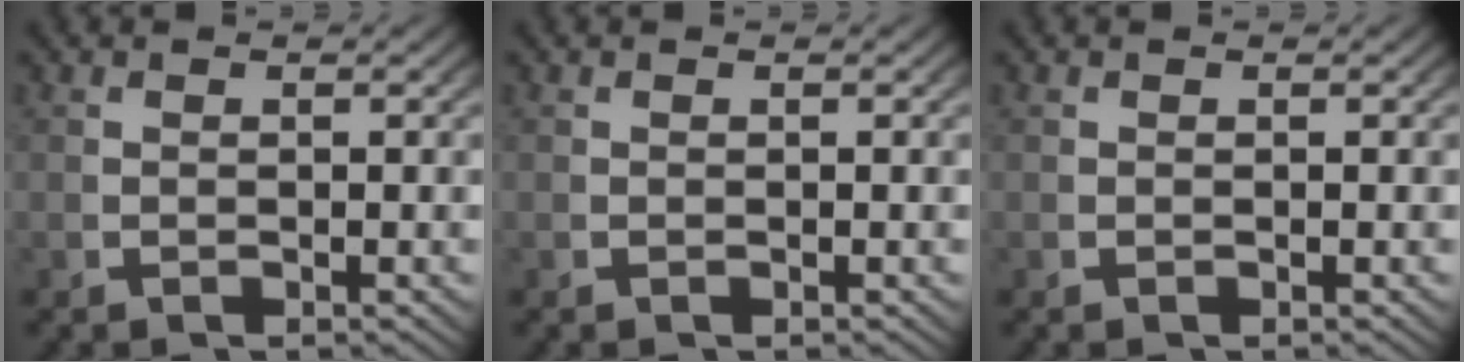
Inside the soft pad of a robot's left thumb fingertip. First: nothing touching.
{"total": 0.0}
{"total": 0.0}